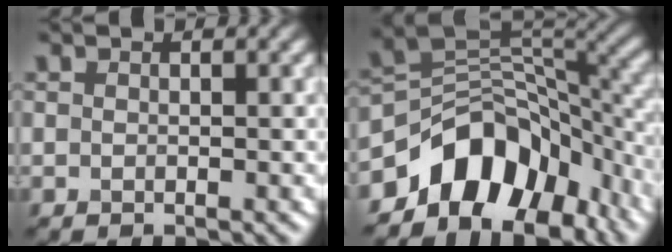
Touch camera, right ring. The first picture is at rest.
{"total": 10.2, "force": [-6.0, 6.6, 5.0], "torque": [-0.060, 0.004, -0.112]}